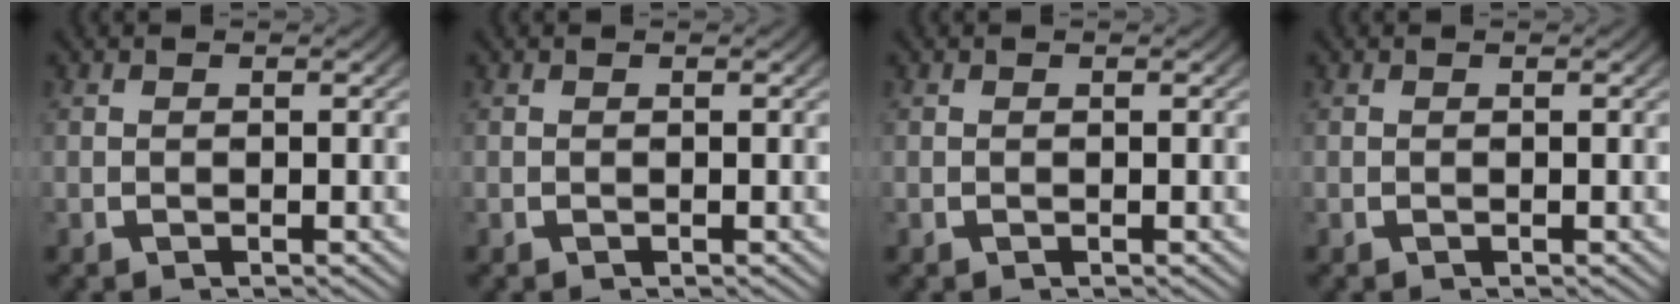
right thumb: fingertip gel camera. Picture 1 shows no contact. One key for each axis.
{"total": 0.0}
{"total": 0.0}
{"total": 0.0}